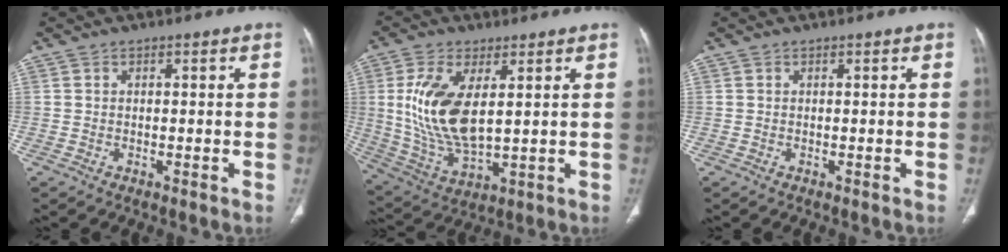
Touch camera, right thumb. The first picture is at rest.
{"total": 14.9, "force": [3.0, 7.1, 12.8], "torque": [-0.261, -0.018, 0.072]}
{"total": 0.0}